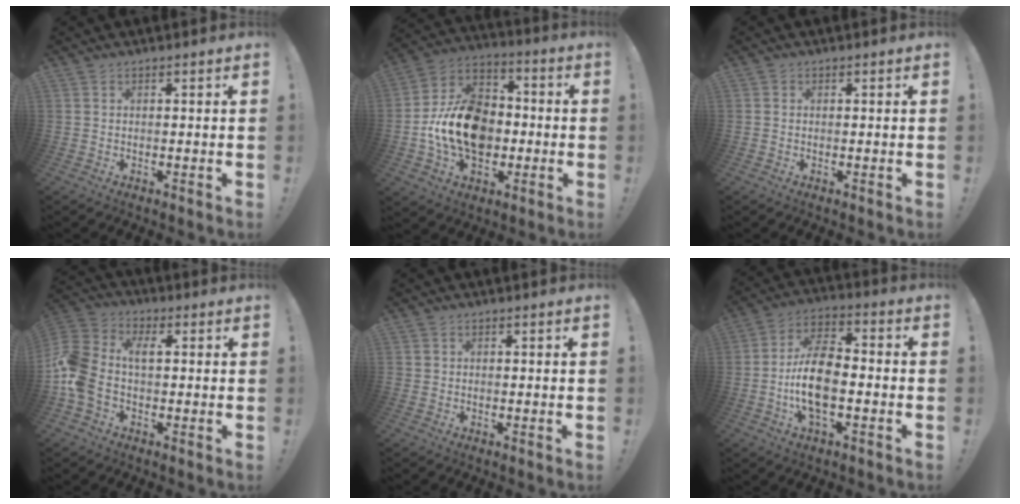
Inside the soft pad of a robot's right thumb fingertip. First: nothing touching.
{"total": 19.5, "force": [-3.3, 14.2, 12.9], "torque": [-0.219, 0.034, -0.046]}
{"total": 0.8, "force": [0.0, 0.7, 0.1], "torque": [-0.008, 0.005, 0.001]}
{"total": 11.3, "force": [-0.7, 8.0, 8.0], "torque": [-0.183, 0.015, -0.011]}
{"total": 1.0, "force": [0.0, 1.0, 0.1], "torque": [-0.010, 0.005, 0.001]}
{"total": 13.7, "force": [-3.1, 7.0, 11.3], "torque": [-0.238, 0.008, -0.061]}